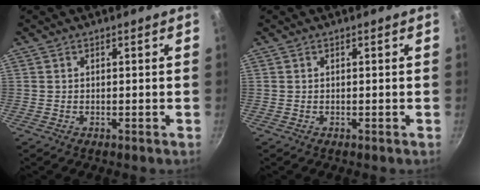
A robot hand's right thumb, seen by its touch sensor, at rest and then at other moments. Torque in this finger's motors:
{"motor_torque": [-0.01, 0.01, 0.10, 0.09, 0.00]}